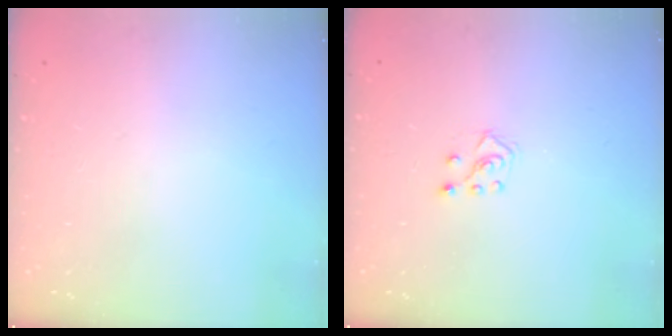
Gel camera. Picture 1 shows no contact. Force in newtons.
{"total": 4.9, "press": 4.8, "slide": 0.8}